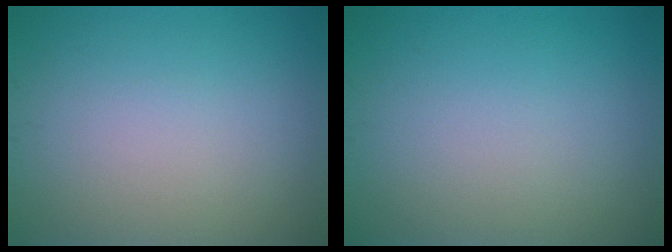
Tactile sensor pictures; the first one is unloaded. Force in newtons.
{"total": 0.0}